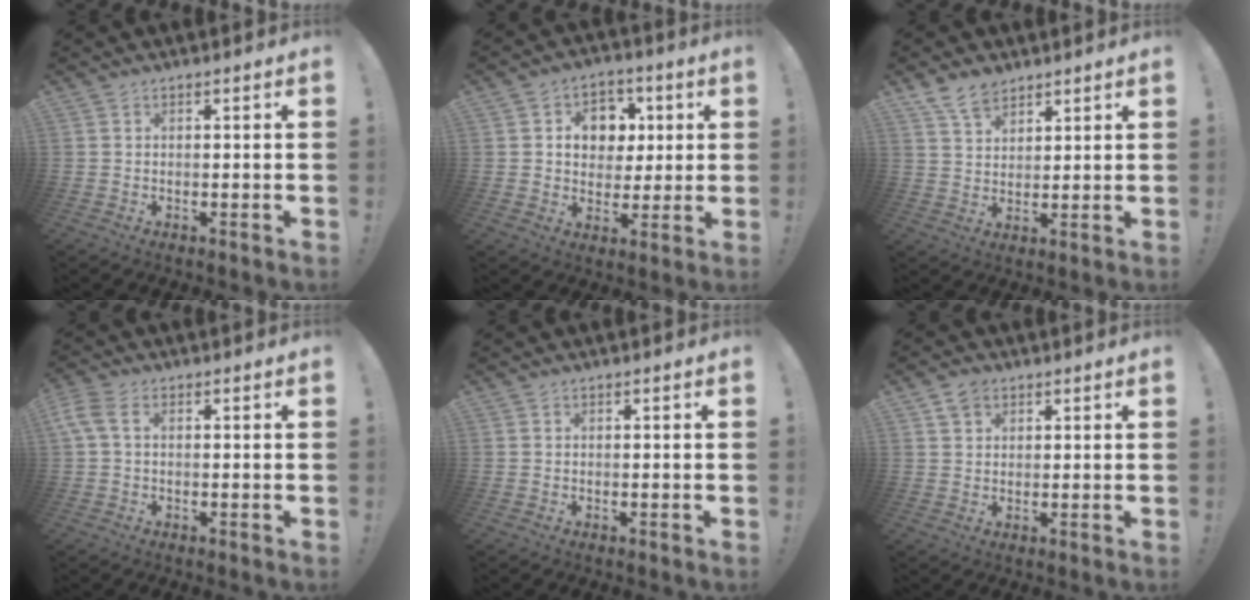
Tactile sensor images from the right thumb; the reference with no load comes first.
{"total": 10.2, "force": [2.4, 8.9, 4.5], "torque": [-0.053, -0.006, 0.051]}
{"total": 7.8, "force": [5.9, 4.2, 2.8], "torque": [-0.059, -0.025, 0.115]}
{"total": 4.3, "force": [0.9, 2.6, 3.3], "torque": [-0.076, 0.001, 0.017]}
{"total": 0.0}
{"total": 3.9, "force": [2.3, 2.9, 1.2], "torque": [-0.015, -0.005, 0.043]}